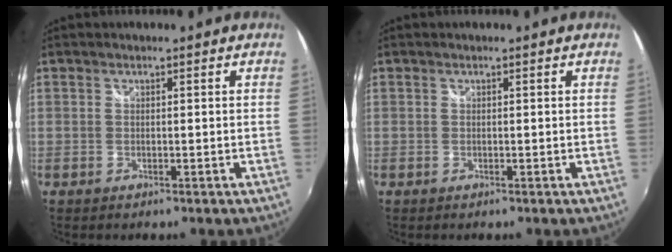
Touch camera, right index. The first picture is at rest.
{"total": 0.0}